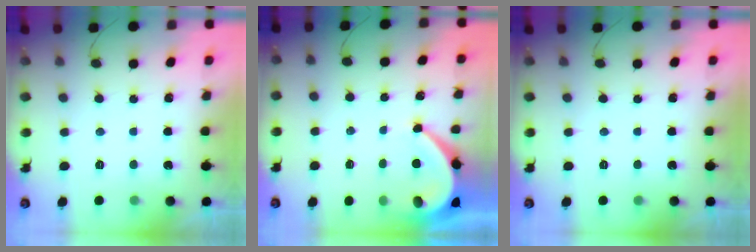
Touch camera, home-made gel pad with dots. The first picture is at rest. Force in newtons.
{"total": 7.0, "press": 7.0, "slide": 0.2}
{"total": 0.0}